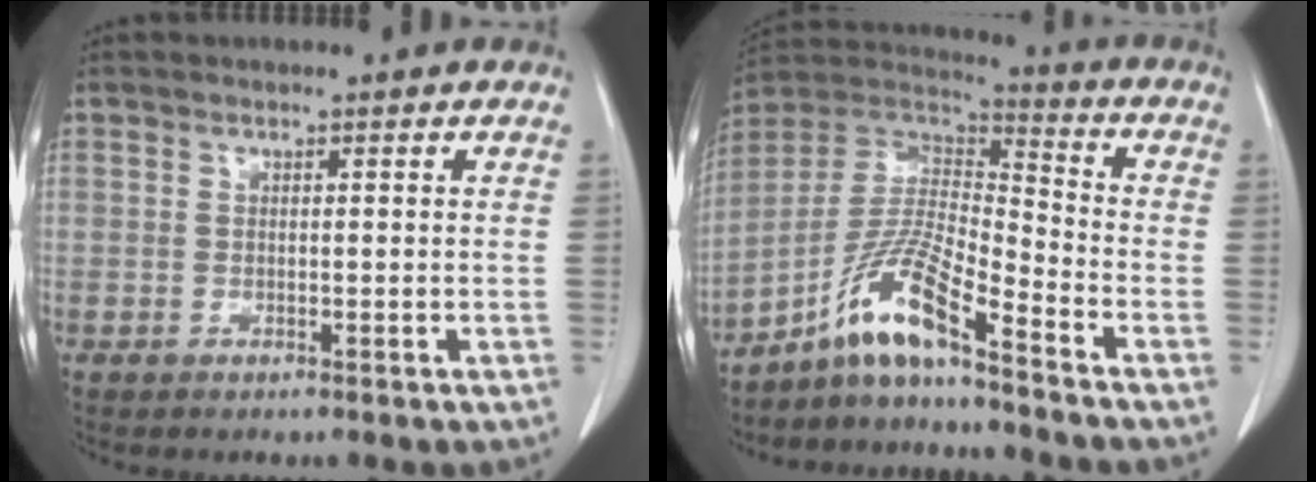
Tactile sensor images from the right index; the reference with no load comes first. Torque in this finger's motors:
{"motor_torque": [0.92, -0.80, 0.40, 0.17]}